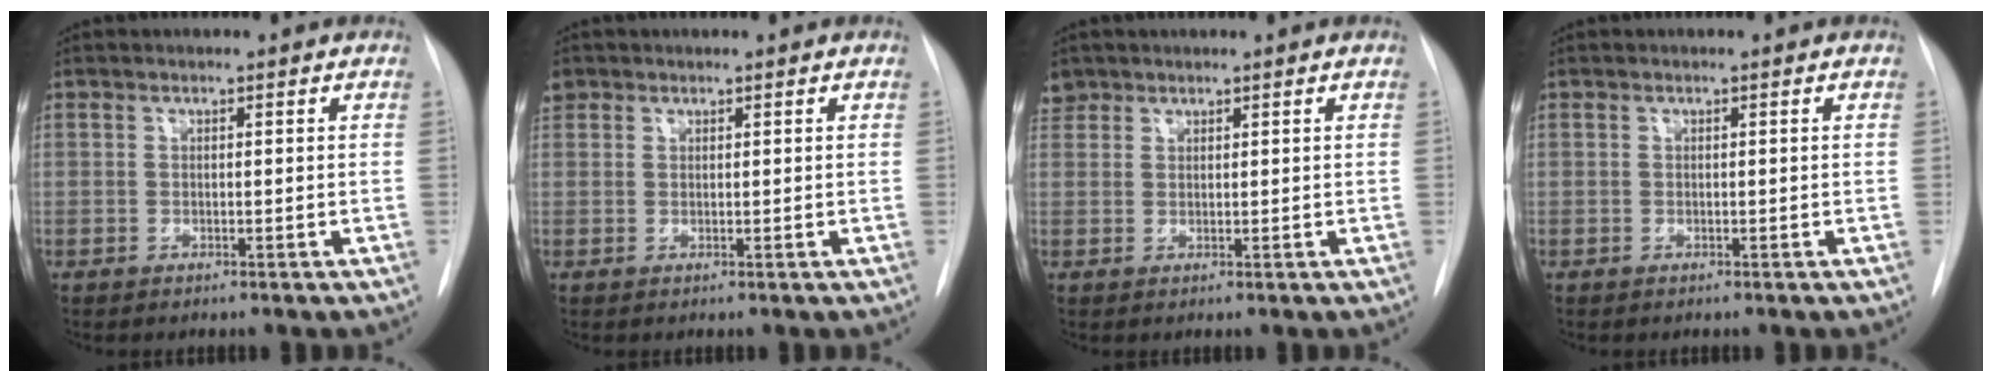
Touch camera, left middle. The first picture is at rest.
{"total": 2.1, "force": [1.2, 1.7, 0.3], "torque": [-0.008, 0.018, 0.024]}
{"total": 2.3, "force": [1.7, 1.5, -0.1], "torque": [0.004, 0.012, 0.032]}
{"total": 0.0}